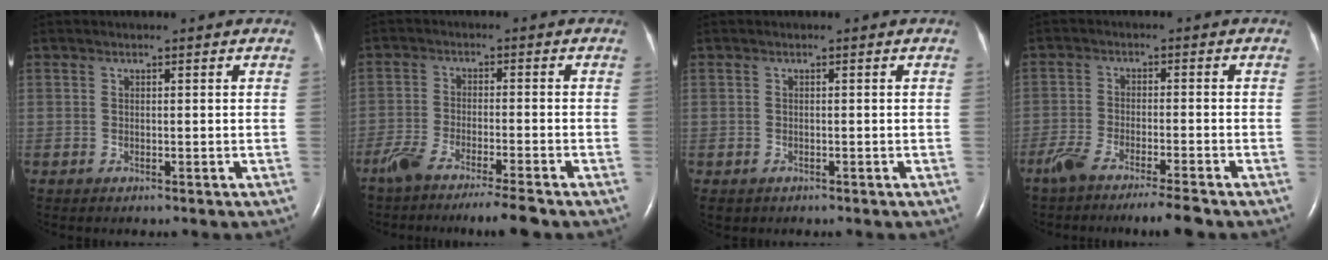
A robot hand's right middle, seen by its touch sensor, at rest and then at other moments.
{"total": 8.0, "force": [-6.4, 0.0, 4.8], "torque": [-0.082, -0.016, -0.108]}
{"total": 1.3, "force": [-0.8, 0.9, 0.3], "torque": [-0.004, 0.001, -0.009]}
{"total": 7.1, "force": [-5.6, 0.2, 4.4], "torque": [-0.077, -0.013, -0.096]}